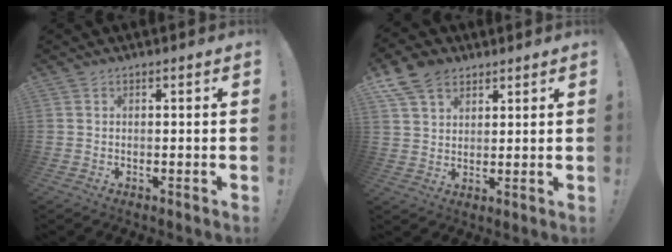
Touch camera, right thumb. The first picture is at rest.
{"total": 9.7, "force": [5.9, 6.5, 4.2], "torque": [-0.074, -0.023, 0.120]}